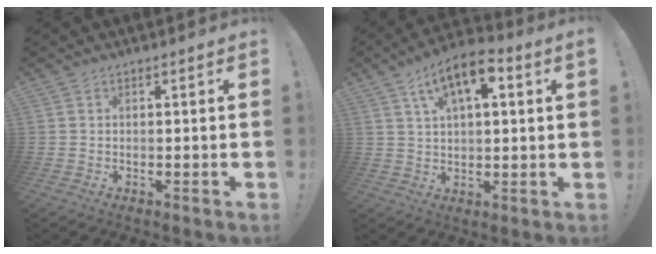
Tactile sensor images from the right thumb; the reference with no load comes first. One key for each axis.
{"total": 10.1, "fx": 4.2, "fy": 4.3, "fz": 8.1, "tx": -0.125, "ty": -0.008, "tz": 0.074}